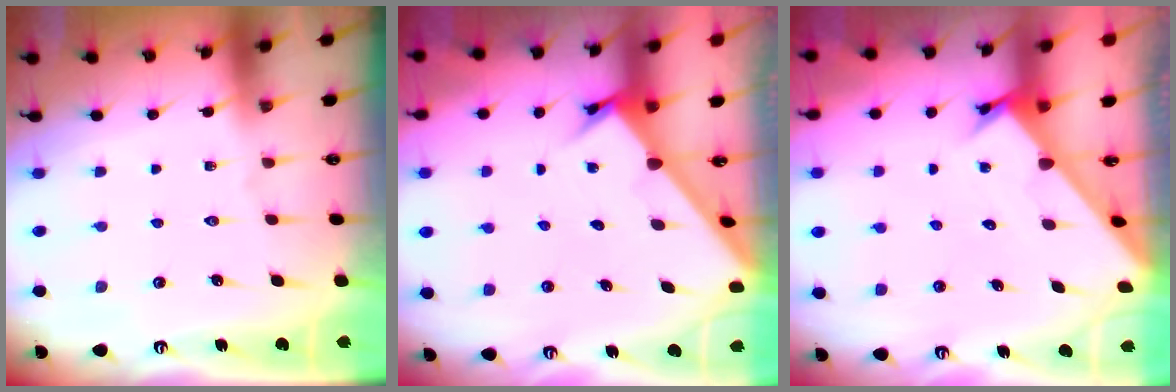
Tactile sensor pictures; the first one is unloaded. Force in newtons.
{"total": 2.5, "press": 2.5, "slide": 0.2}
{"total": 2.3, "press": 2.3, "slide": 0.1}